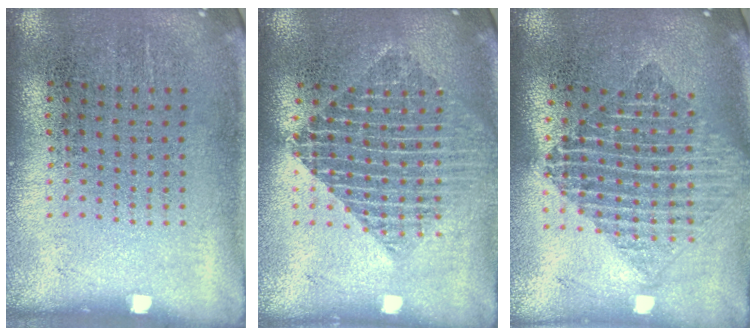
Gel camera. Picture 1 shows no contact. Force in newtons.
{"total": 1.8, "press": 1.6, "slide": 1.0}
{"total": 1.8, "press": 1.5, "slide": 1.0}